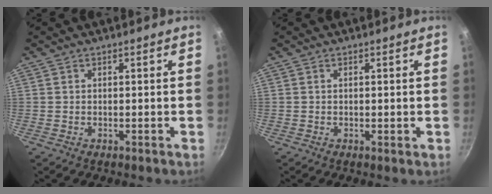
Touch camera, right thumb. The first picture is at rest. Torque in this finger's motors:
{"motor_torque": [-0.11, 0.35, -0.07, -0.03, 0.04]}